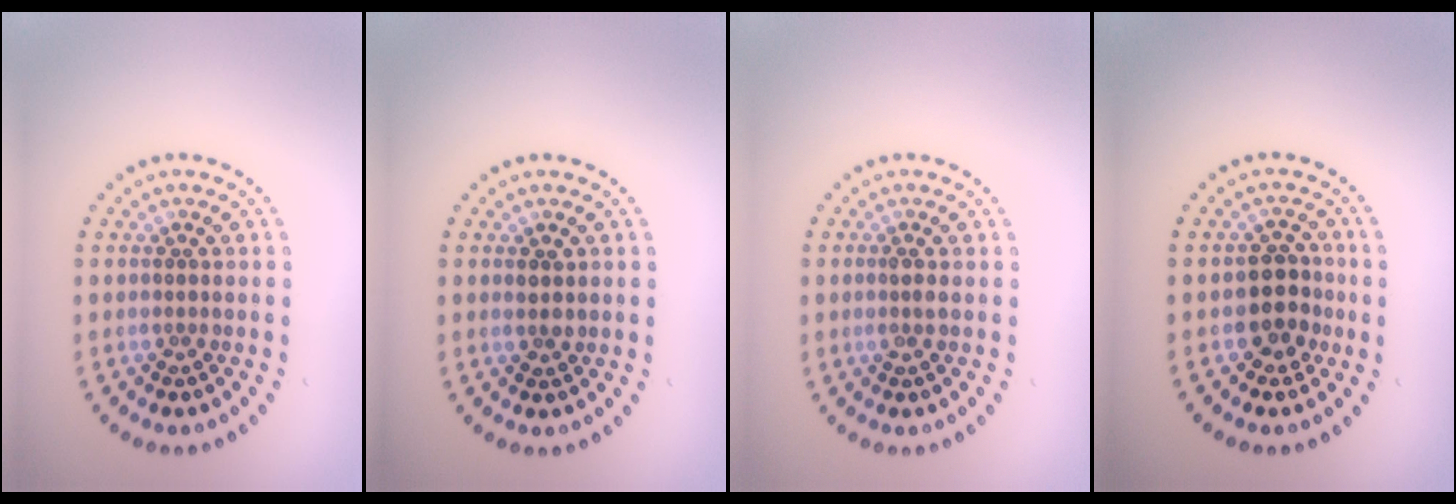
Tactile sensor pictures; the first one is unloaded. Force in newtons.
{"total": 1.1, "press": 1.0, "slide": 0.3}
{"total": 0.9, "press": 0.8, "slide": 0.5}
{"total": 2.8, "press": 2.5, "slide": 1.3}